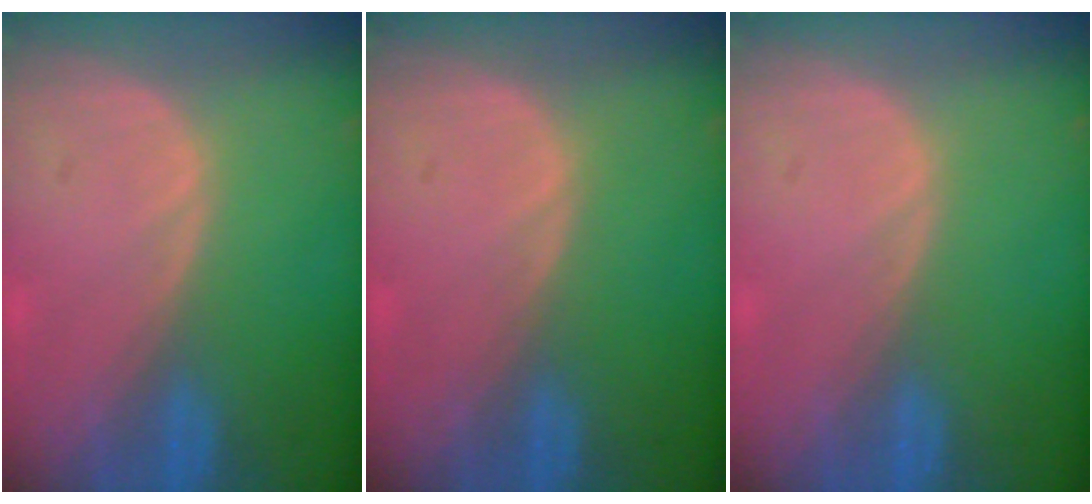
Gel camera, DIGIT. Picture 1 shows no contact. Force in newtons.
{"total": 0.0}
{"total": 0.0}